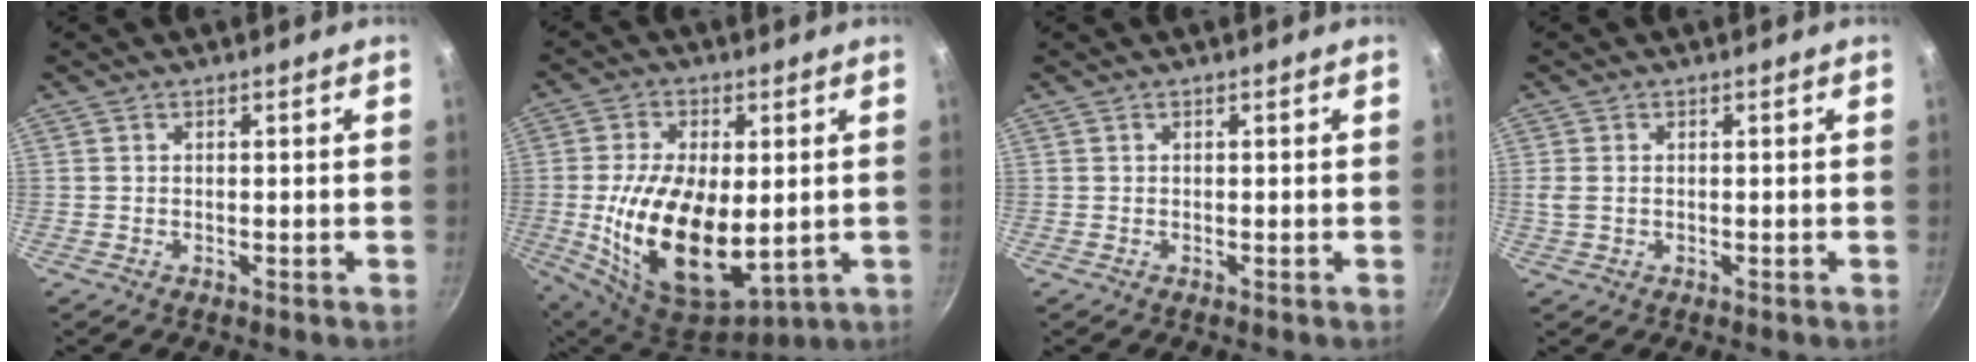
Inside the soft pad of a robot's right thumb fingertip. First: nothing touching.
{"total": 19.7, "force": [-0.7, 11.0, 16.3], "torque": [-0.294, -0.017, 0.003]}
{"total": 0.0}
{"total": 2.2, "force": [0.0, 1.6, 1.5], "torque": [-0.030, -0.001, 0.001]}